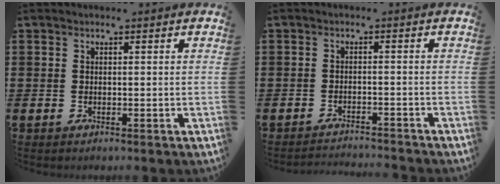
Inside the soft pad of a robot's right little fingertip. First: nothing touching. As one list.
[{"total": 1.8, "force": [-1.8, -0.2, -0.1], "torque": [-0.001, 0.004, -0.039]}]